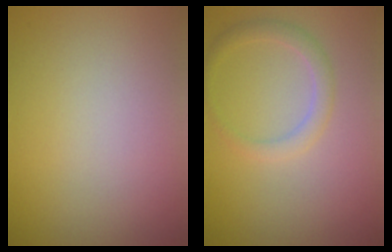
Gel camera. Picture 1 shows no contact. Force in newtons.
{"total": 1.9, "press": 1.9, "slide": 0.1}